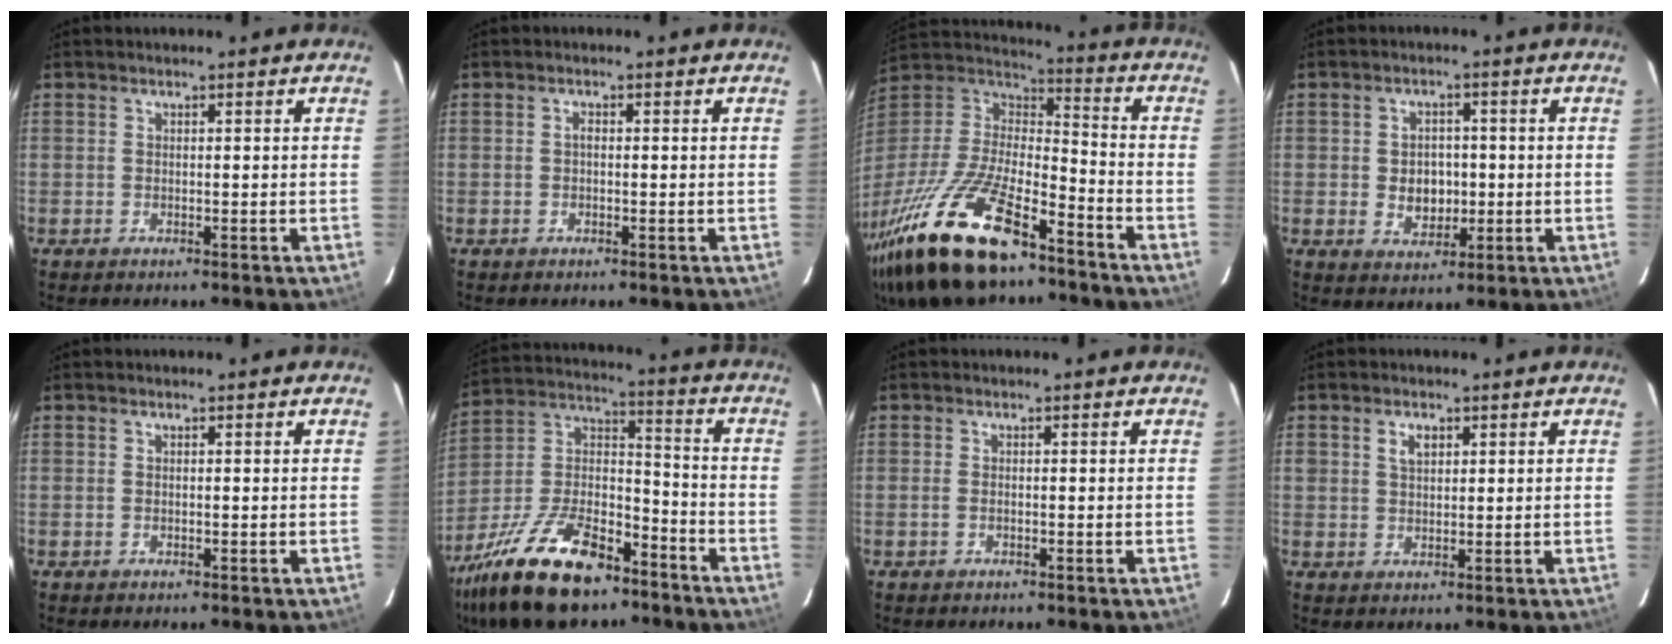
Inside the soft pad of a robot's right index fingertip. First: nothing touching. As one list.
[{"total": 0.6, "force": [-0.1, 0.4, 0.5], "torque": [-0.009, 0.004, -0.003]}, {"total": 29.4, "force": [-19.5, 10.6, 19.3], "torque": [-0.404, -0.047, -0.339]}, {"total": 5.6, "force": [-0.6, 4.5, 3.3], "torque": [-0.063, 0.006, -0.001]}, {"total": 0.0}, {"total": 23.4, "force": [-15.5, 10.2, 14.2], "torque": [-0.290, -0.001, -0.264]}, {"total": 0.9, "force": [-0.4, 0.4, 0.7], "torque": [-0.016, 0.000, -0.008]}, {"total": 3.0, "force": [1.3, 2.0, 1.7], "torque": [-0.028, 0.006, 0.024]}]